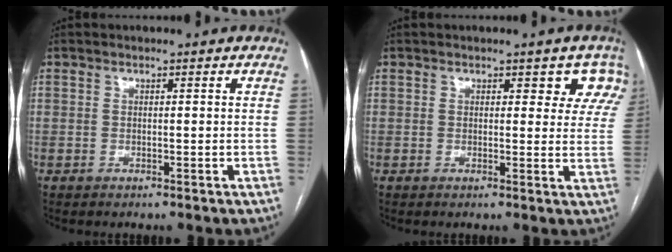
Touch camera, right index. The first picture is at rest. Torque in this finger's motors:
{"motor_torque": [0.14, 0.13, 0.06, 0.01]}